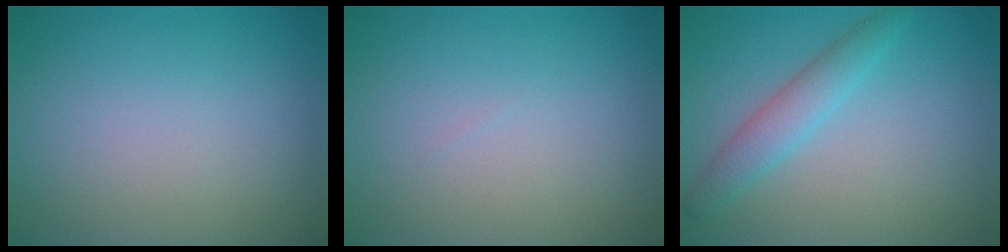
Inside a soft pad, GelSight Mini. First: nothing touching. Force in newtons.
{"total": 0.0}
{"total": 2.7, "press": 2.7, "slide": 0.1}